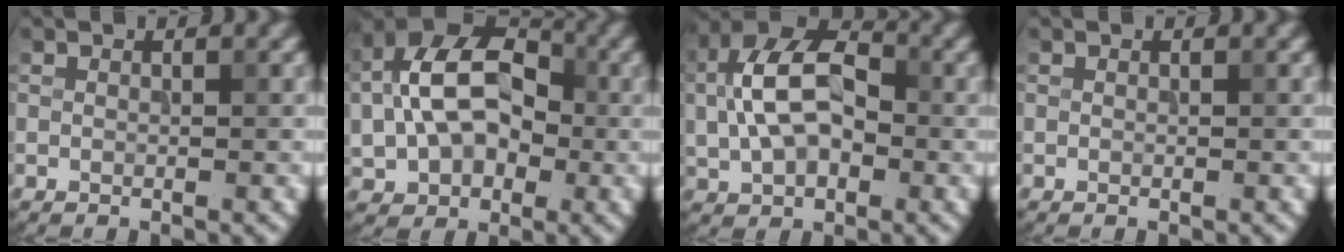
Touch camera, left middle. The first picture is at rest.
{"total": 10.9, "force": [0.8, 7.6, 7.8], "torque": [-0.151, 0.017, 0.005]}
{"total": 9.1, "force": [0.6, 5.7, 7.1], "torque": [-0.143, 0.018, 0.000]}
{"total": 0.0}